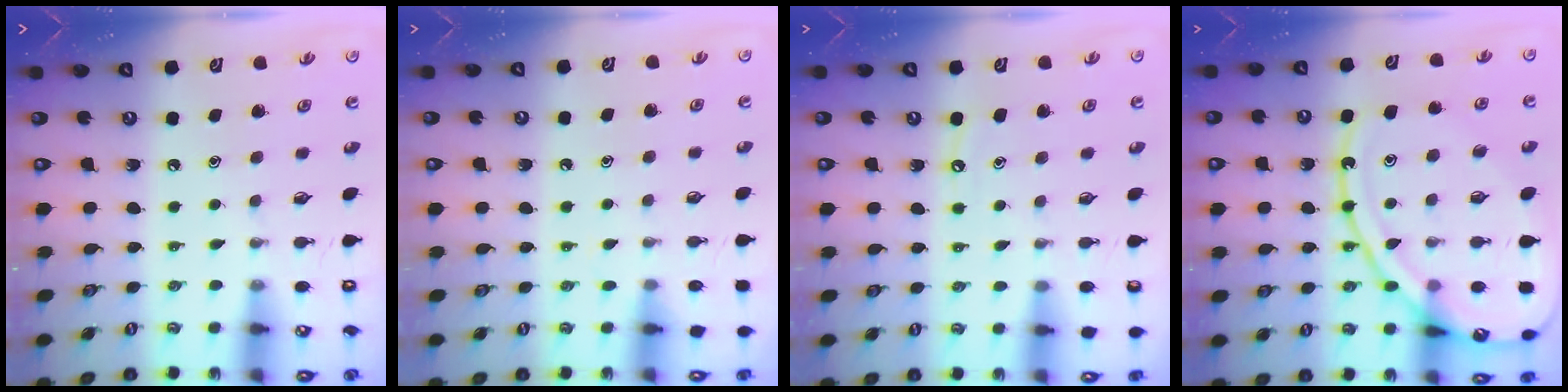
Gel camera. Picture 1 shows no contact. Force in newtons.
{"total": 5.8, "press": 5.8, "slide": 0.8}
{"total": 4.5, "press": 4.4, "slide": 0.6}
{"total": 16.0, "press": 15.9, "slide": 1.6}